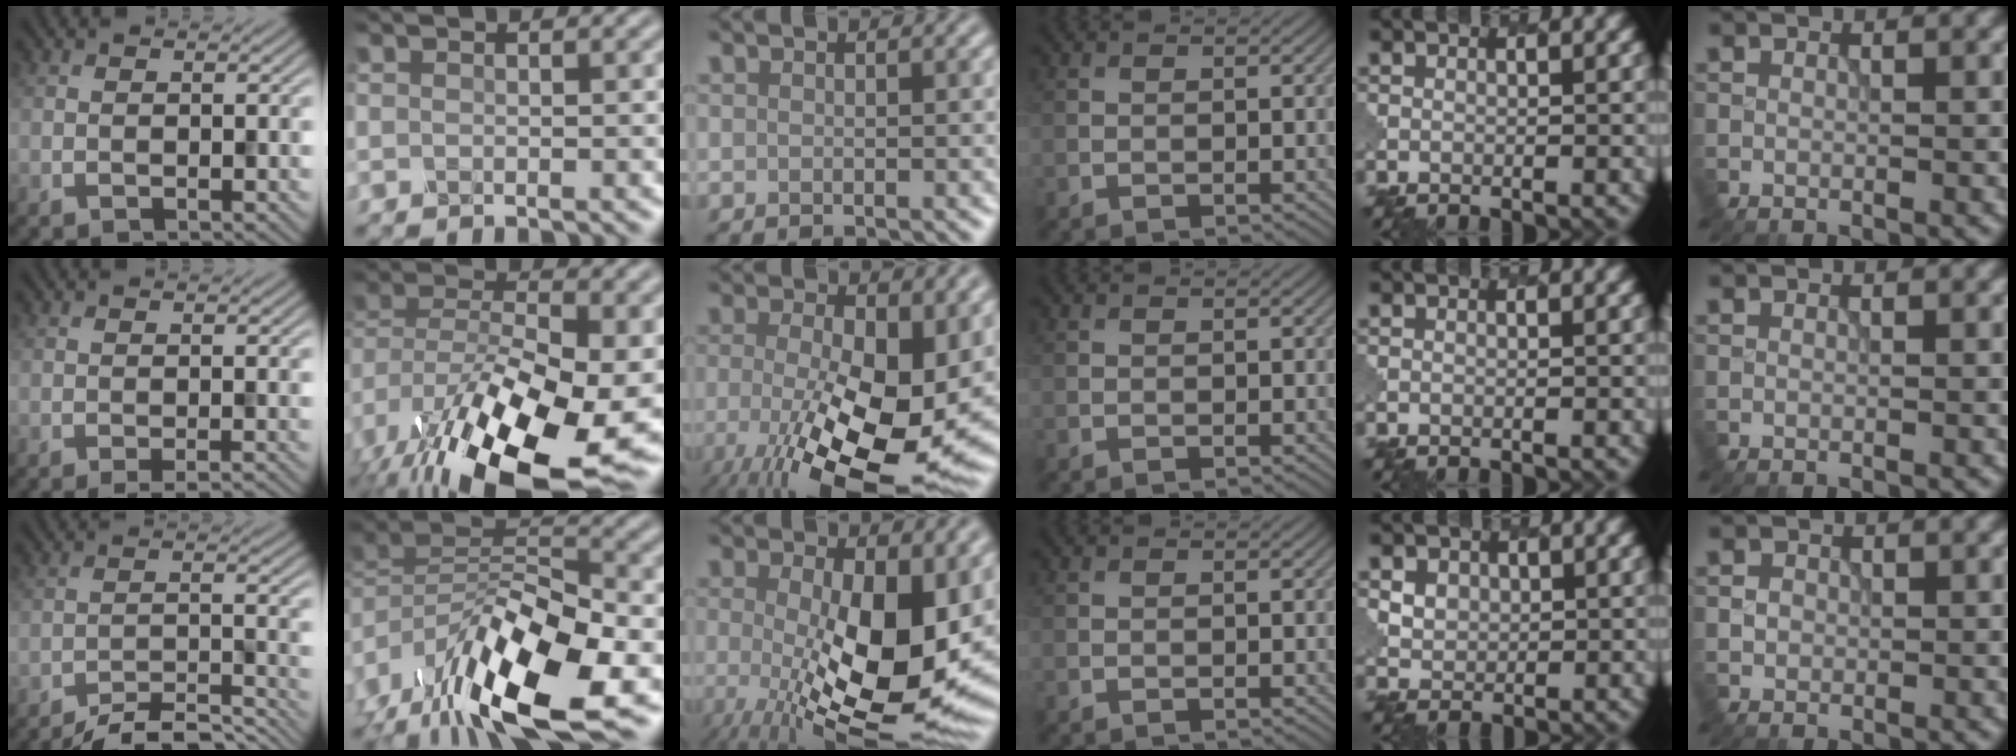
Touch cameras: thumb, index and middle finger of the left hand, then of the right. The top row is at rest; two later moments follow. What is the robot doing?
{"motion": "dispense", "object": "glue stick"}